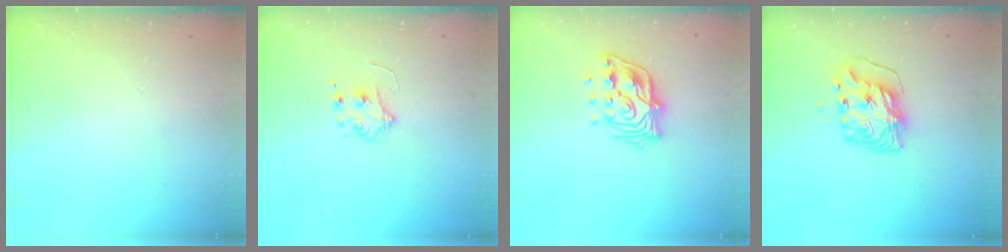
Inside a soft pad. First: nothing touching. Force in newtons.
{"total": 4.9, "press": 4.8, "slide": 0.5}
{"total": 14.7, "press": 14.6, "slide": 1.4}
{"total": 8.3, "press": 8.3, "slide": 0.9}